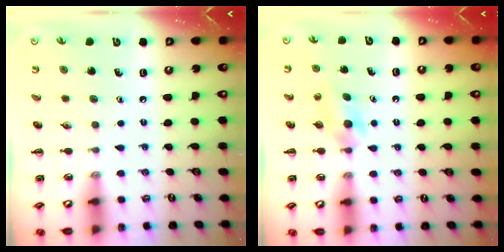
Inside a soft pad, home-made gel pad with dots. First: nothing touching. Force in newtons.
{"total": 4.1, "press": 3.9, "slide": 1.2}